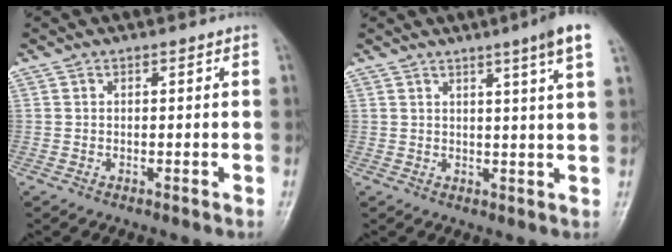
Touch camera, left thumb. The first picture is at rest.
{"total": 6.9, "force": [4.0, -0.5, 5.6], "torque": [-0.077, -0.015, 0.052]}